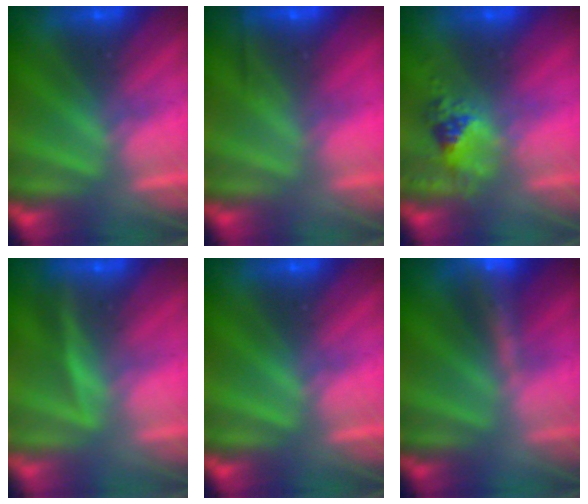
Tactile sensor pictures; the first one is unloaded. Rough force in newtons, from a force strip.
{"total": 2.5}
{"total": 2.4}
{"total": 3.0}
{"total": 0.0}
{"total": 7.4}